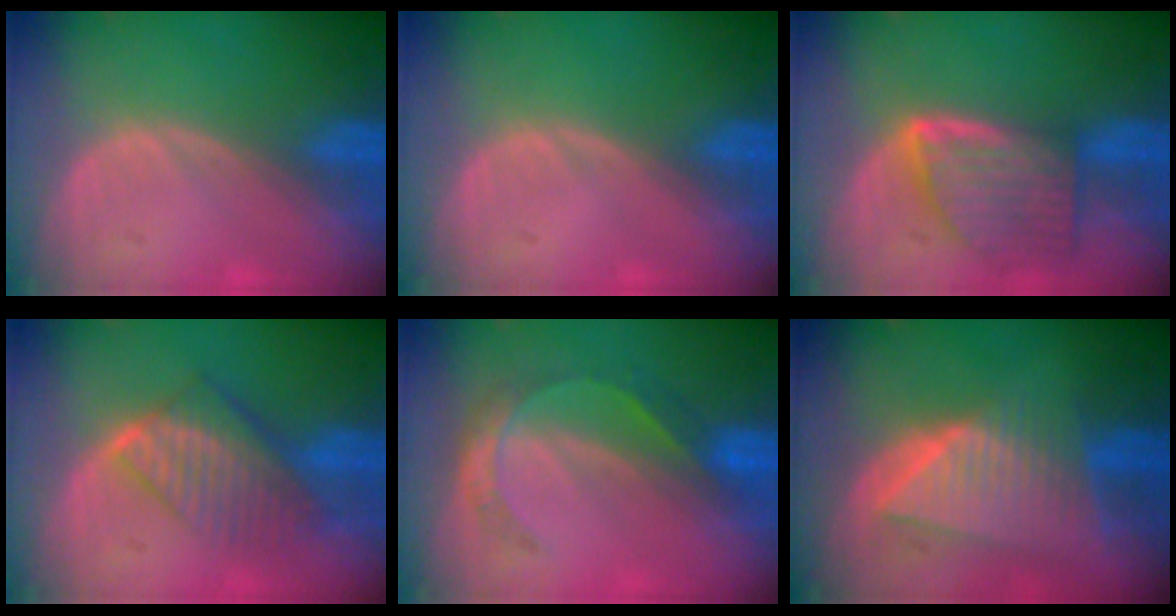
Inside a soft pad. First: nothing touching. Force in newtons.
{"total": 0.0}
{"total": 8.0, "press": 7.2, "slide": 3.5}
{"total": 8.0, "press": 7.1, "slide": 3.7}
{"total": 5.5, "press": 4.8, "slide": 2.8}
{"total": 9.0, "press": 8.1, "slide": 3.9}